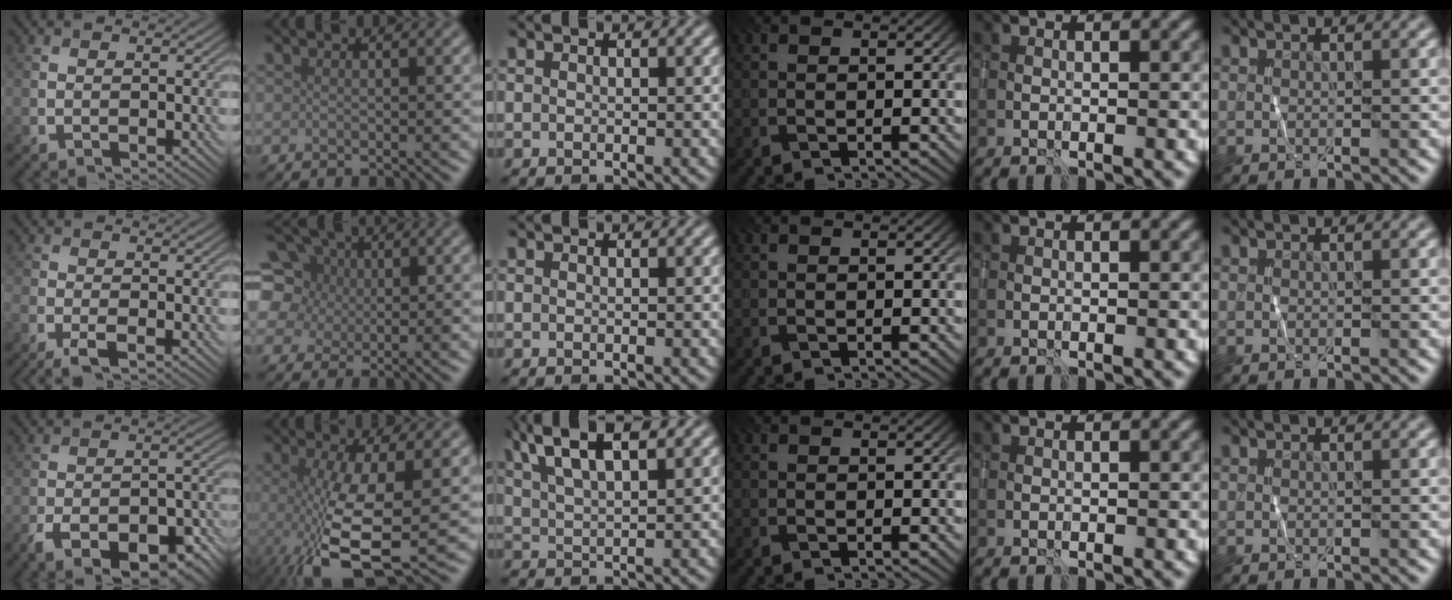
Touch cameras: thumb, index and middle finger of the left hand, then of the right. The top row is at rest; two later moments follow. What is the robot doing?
{"motion": "wrap", "object": "sponge"}